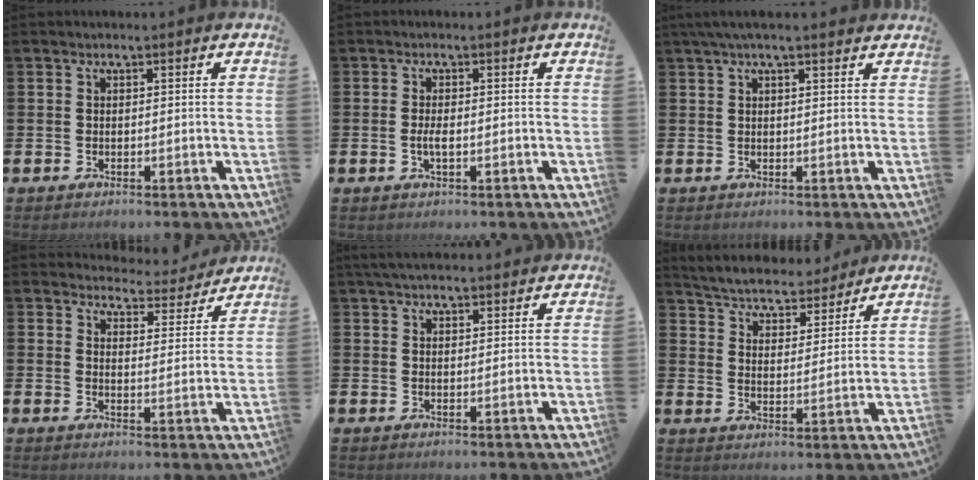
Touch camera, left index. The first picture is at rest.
{"total": 1.9, "force": [-0.3, 0.7, 1.7], "torque": [-0.032, 0.001, -0.005]}
{"total": 3.0, "force": [2.3, 0.4, 1.7], "torque": [-0.038, 0.002, 0.043]}
{"total": 4.7, "force": [4.5, 1.2, 0.3], "torque": [-0.014, -0.038, 0.077]}
{"total": 3.6, "force": [3.5, 0.6, 1.0], "torque": [-0.025, -0.008, 0.064]}
{"total": 5.4, "force": [5.3, 1.0, 0.4], "torque": [-0.040, -0.042, 0.091]}